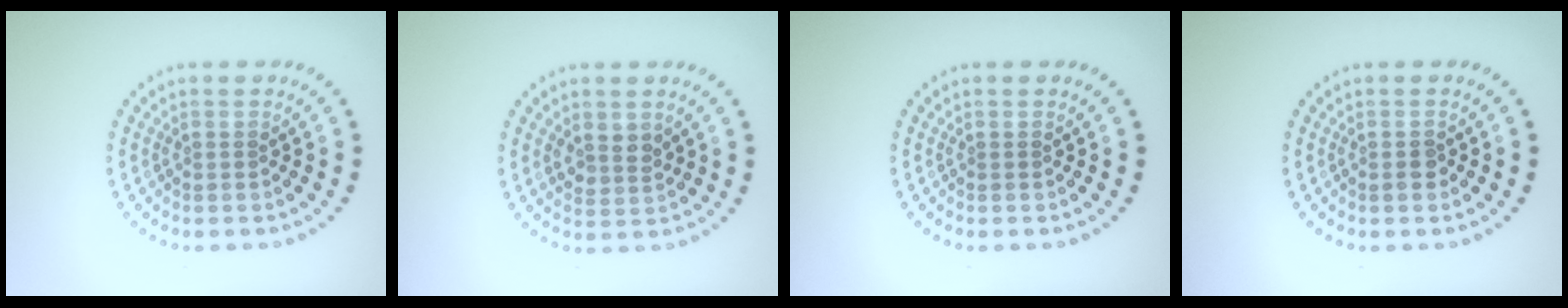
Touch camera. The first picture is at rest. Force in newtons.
{"total": 2.0, "press": 1.8, "slide": 0.9}
{"total": 0.0}
{"total": 1.1, "press": 1.1, "slide": 0.3}